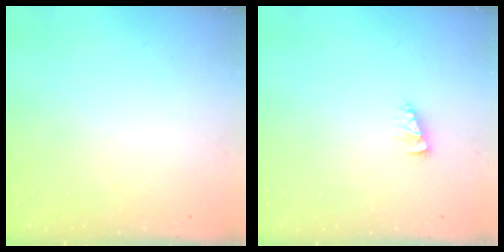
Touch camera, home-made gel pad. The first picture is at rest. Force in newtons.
{"total": 2.5, "press": 2.5, "slide": 0.1}